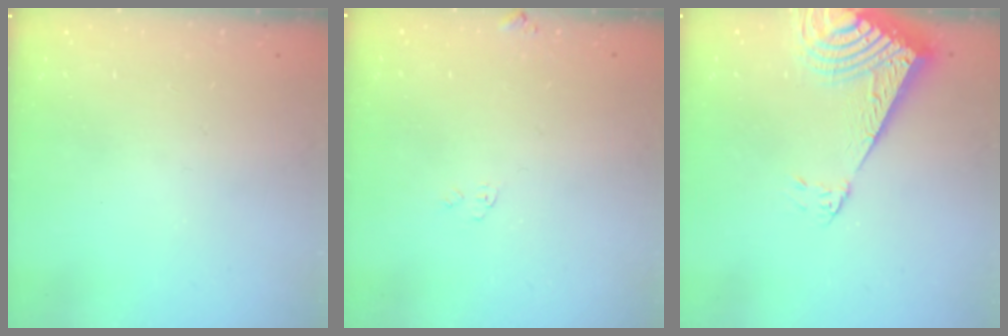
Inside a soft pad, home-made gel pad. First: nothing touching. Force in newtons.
{"total": 4.4, "press": 4.4, "slide": 0.1}
{"total": 12.1, "press": 12.0, "slide": 1.5}